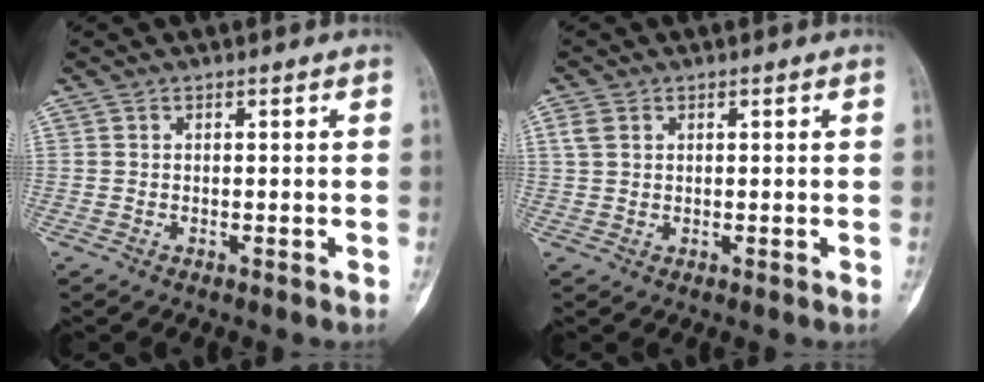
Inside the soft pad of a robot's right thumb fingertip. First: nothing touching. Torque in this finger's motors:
{"motor_torque": [-0.42, 0.02, 0.38, 0.08, 0.07]}